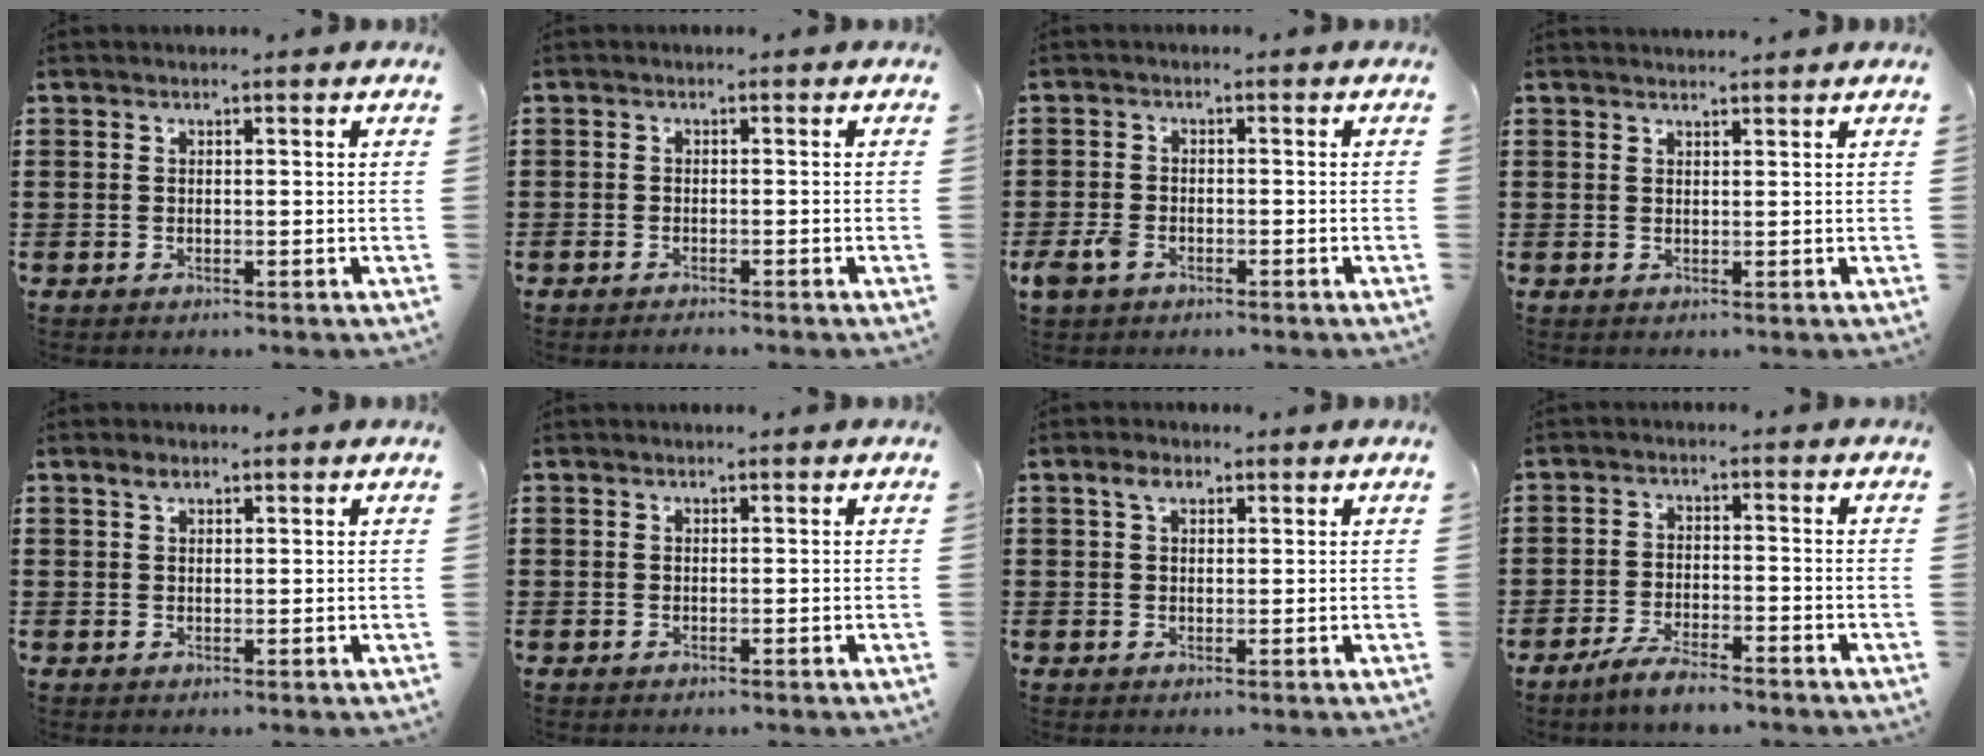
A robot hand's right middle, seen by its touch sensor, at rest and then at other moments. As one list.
[{"total": 0.8, "force": [-0.8, 0.1, 0.2], "torque": [-0.006, -0.002, -0.015]}, {"total": 2.7, "force": [-1.5, 1.6, 1.6], "torque": [-0.059, -0.009, -0.038]}, {"total": 1.4, "force": [1.4, -0.3, 0.1], "torque": [-0.003, -0.001, 0.027]}, {"total": 1.6, "force": [1.2, 0.6, 0.8], "torque": [-0.018, 0.002, 0.023]}, {"total": 0.0}, {"total": 2.6, "force": [1.5, 1.3, 1.6], "torque": [-0.036, 0.006, 0.027]}, {"total": 4.3, "force": [-3.8, 0.6, 1.9], "torque": [-0.043, -0.002, -0.078]}]